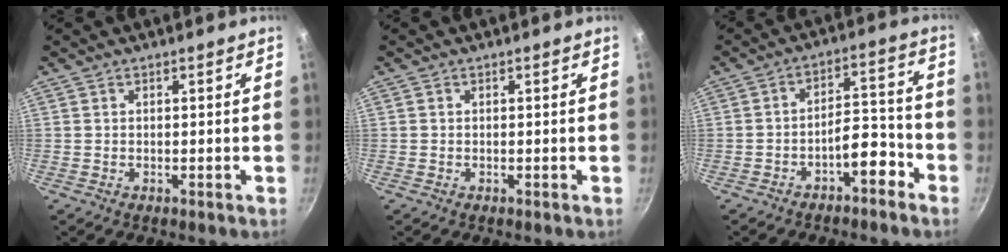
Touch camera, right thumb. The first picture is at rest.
{"total": 0.0}
{"total": 6.9, "force": [-4.3, 2.8, 4.6], "torque": [-0.048, 0.060, -0.061]}